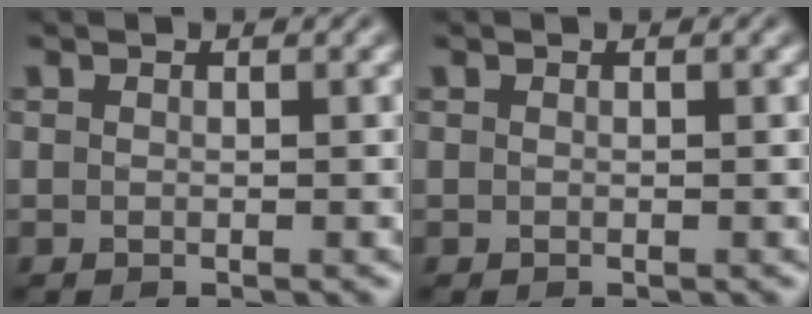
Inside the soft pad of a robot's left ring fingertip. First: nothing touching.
{"total": 0.0}